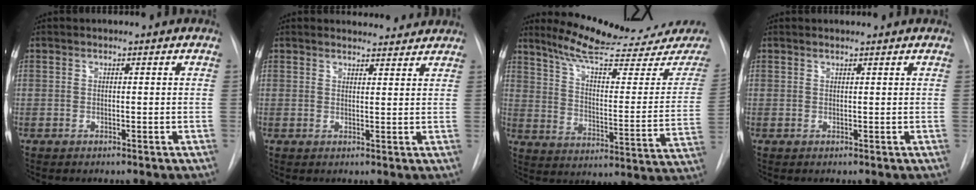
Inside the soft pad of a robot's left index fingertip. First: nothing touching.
{"total": 5.4, "force": [5.2, 1.4, 0.6], "torque": [-0.003, 0.006, 0.055]}
{"total": 20.8, "force": [18.6, 1.7, 9.1], "torque": [-0.127, -0.061, 0.253]}
{"total": 1.3, "force": [1.3, 0.0, 0.3], "torque": [-0.010, 0.012, 0.021]}